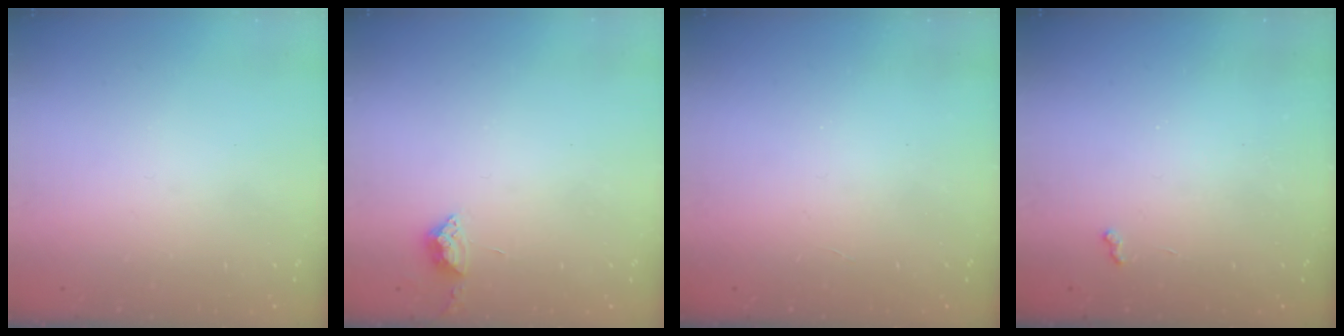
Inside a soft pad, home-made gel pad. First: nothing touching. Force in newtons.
{"total": 3.7, "press": 3.7, "slide": 0.5}
{"total": 2.1, "press": 2.1, "slide": 0.4}
{"total": 2.6, "press": 2.6, "slide": 0.4}